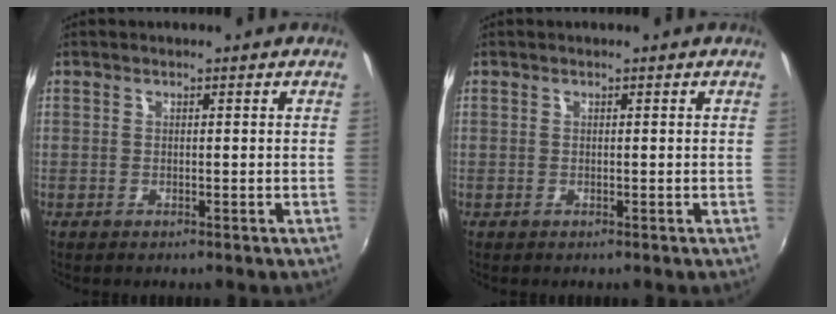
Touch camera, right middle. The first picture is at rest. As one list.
[{"total": 0.0}]